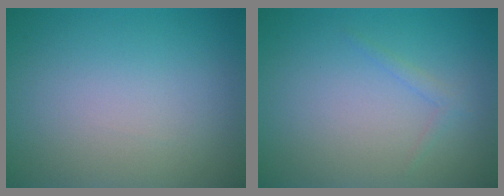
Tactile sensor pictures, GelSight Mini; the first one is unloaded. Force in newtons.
{"total": 0.8, "press": 0.8, "slide": 0.0}